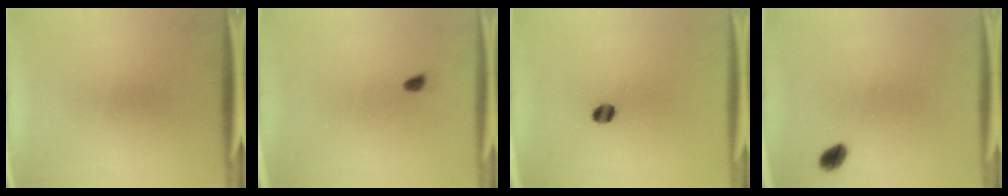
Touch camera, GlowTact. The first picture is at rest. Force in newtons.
{"total": 0.6}
{"total": 2.8}
{"total": 2.8}